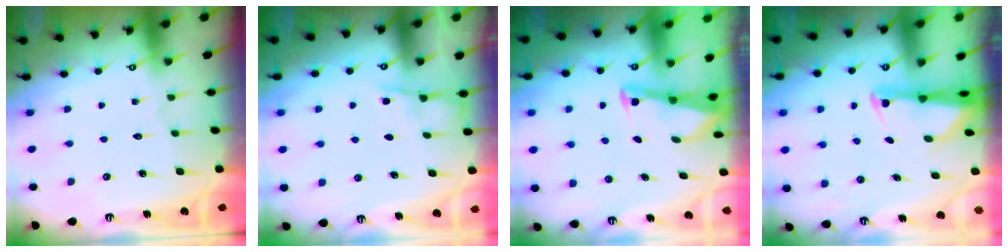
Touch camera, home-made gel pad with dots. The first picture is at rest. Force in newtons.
{"total": 3.7, "press": 3.7, "slide": 0.5}
{"total": 3.3, "press": 3.3, "slide": 0.3}
{"total": 2.6, "press": 2.5, "slide": 0.5}